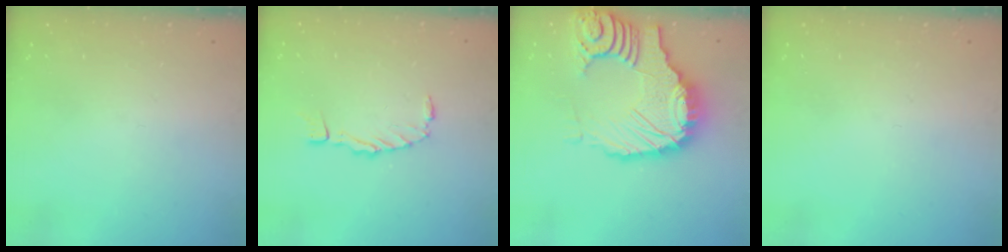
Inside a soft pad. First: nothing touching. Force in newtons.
{"total": 0.6, "press": 0.6, "slide": 0.2}
{"total": 16.6, "press": 16.5, "slide": 1.8}
{"total": 0.0}